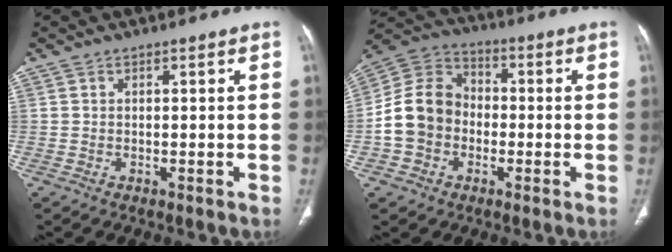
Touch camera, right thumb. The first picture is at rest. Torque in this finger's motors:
{"motor_torque": [0.32, 0.51, 0.65, -0.65, 0.09]}